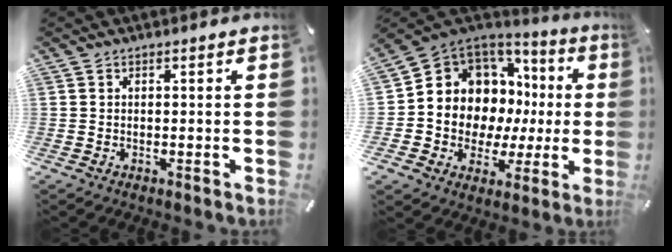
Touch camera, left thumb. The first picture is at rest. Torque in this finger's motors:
{"motor_torque": [1.74, 3.27, 1.32, -0.97, 0.17]}